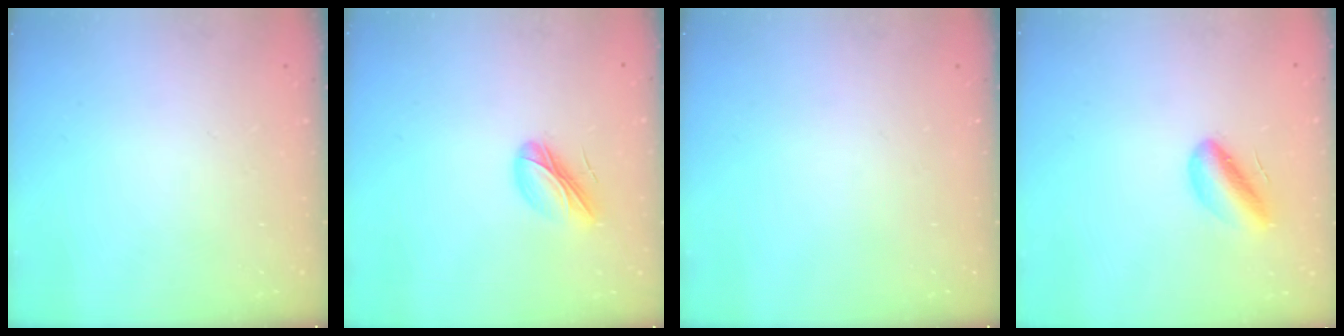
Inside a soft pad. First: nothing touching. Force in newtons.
{"total": 8.5, "press": 8.2, "slide": 2.1}
{"total": 0.0}
{"total": 7.0, "press": 6.8, "slide": 1.6}